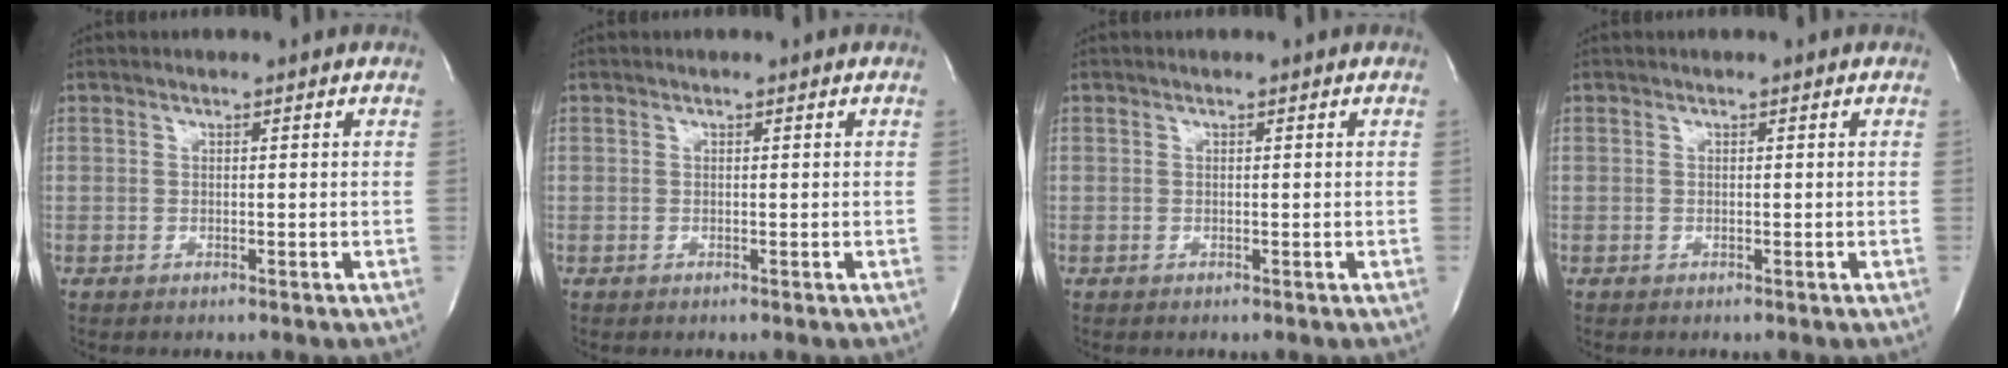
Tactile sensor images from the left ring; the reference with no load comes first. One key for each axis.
{"total": 0.0}
{"total": 0.0}
{"total": 0.0}